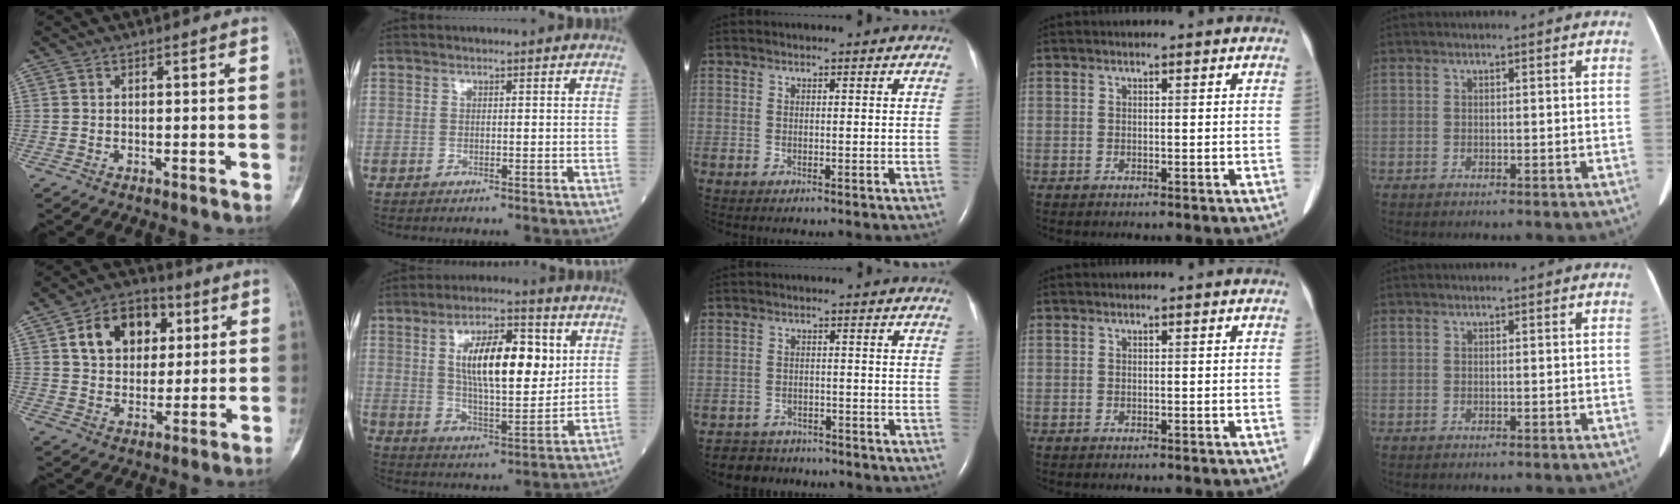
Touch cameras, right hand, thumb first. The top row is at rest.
{"thumb": {"total": 13.6, "force": [4.7, 9.8, 8.2], "torque": [-0.093, -0.003, 0.076]}, "index": {"total": 14.3, "force": [3.8, 4.6, 13.0], "torque": [-0.225, 0.008, 0.063]}, "middle": {"total": 4.4, "force": [-4.0, 1.9, -0.5], "torque": [0.006, -0.003, -0.063]}}